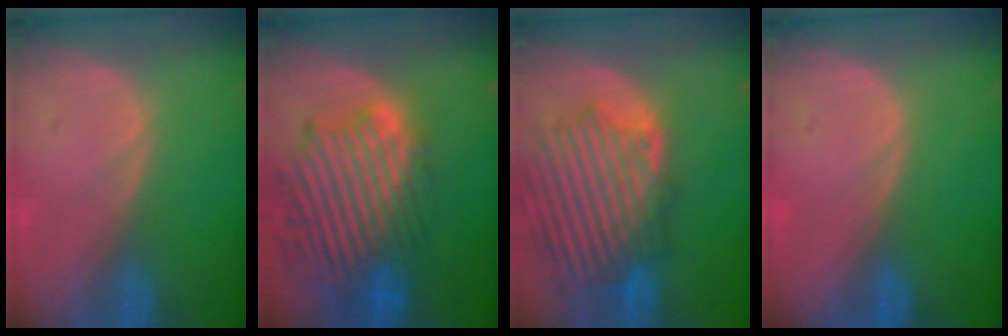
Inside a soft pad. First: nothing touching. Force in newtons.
{"total": 13.6, "press": 11.7, "slide": 6.8}
{"total": 12.0, "press": 11.3, "slide": 4.1}
{"total": 0.0}